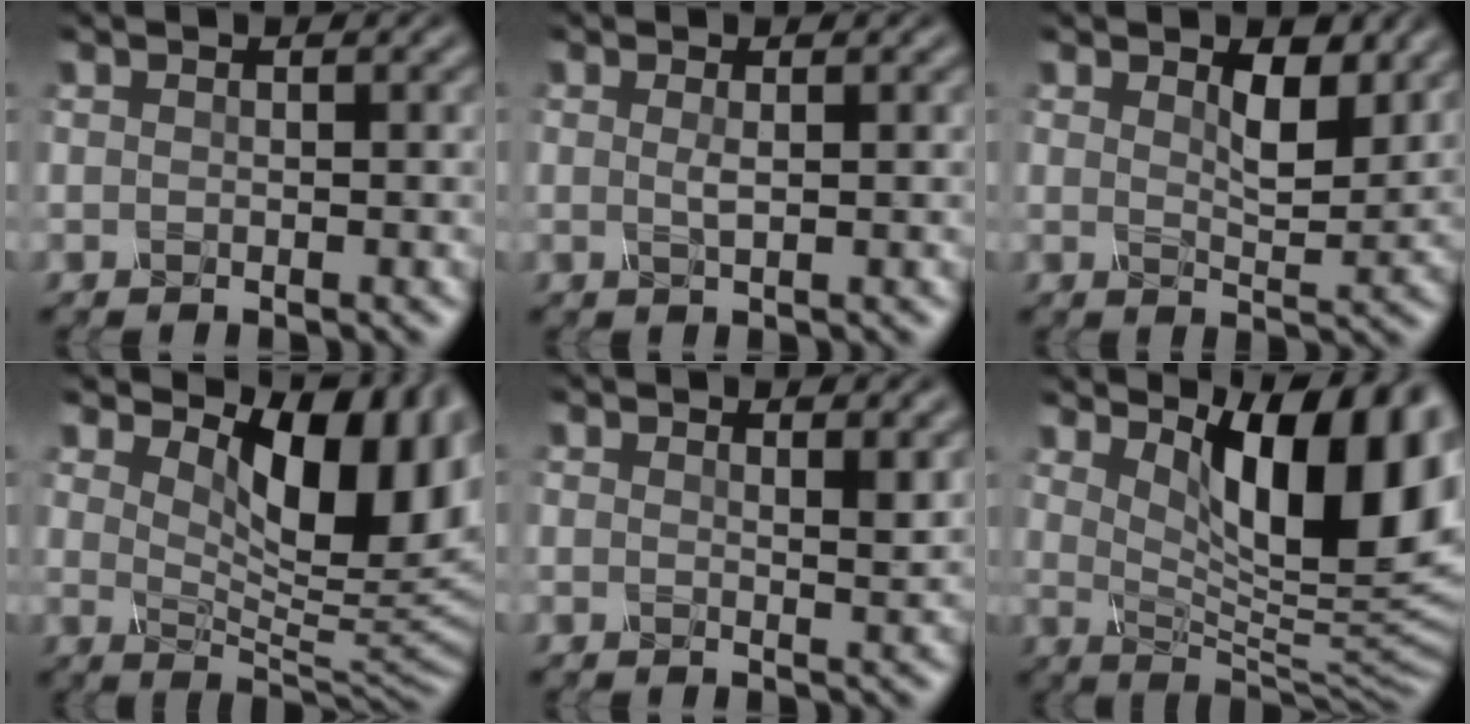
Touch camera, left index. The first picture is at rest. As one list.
[{"total": 0.7, "force": [0.1, 0.2, 0.7], "torque": [-0.013, -0.002, 0.000]}, {"total": 3.5, "force": [1.7, 1.5, 2.7], "torque": [-0.049, -0.010, 0.025]}, {"total": 10.3, "force": [3.8, 4.8, 8.3], "torque": [-0.112, -0.008, 0.060]}, {"total": 1.7, "force": [1.2, 0.4, 1.0], "torque": [-0.008, -0.004, 0.018]}, {"total": 12.5, "force": [4.7, 4.5, 10.6], "torque": [-0.134, -0.010, 0.076]}]